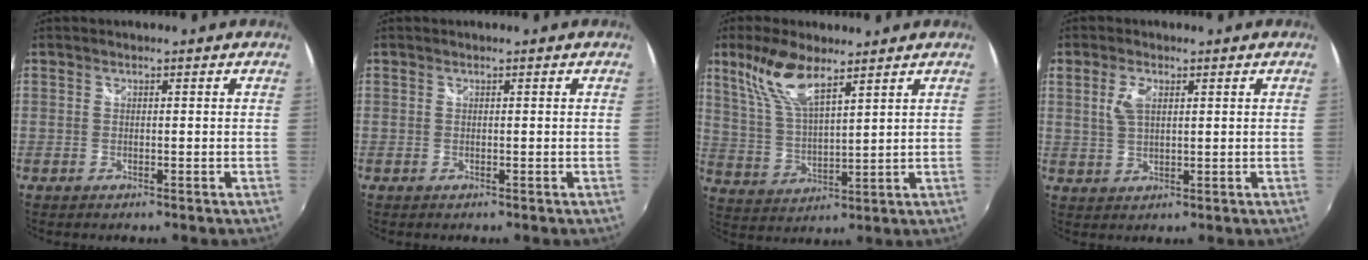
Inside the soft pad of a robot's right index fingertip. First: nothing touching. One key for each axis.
{"total": 0.0}
{"total": 10.4, "fx": 6.9, "fy": 3.0, "fz": 7.2, "tx": -0.147, "ty": 0.008, "tz": 0.144}
{"total": 4.0, "fx": 1.4, "fy": 2.0, "fz": 3.2, "tx": -0.062, "ty": 0.004, "tz": 0.027}